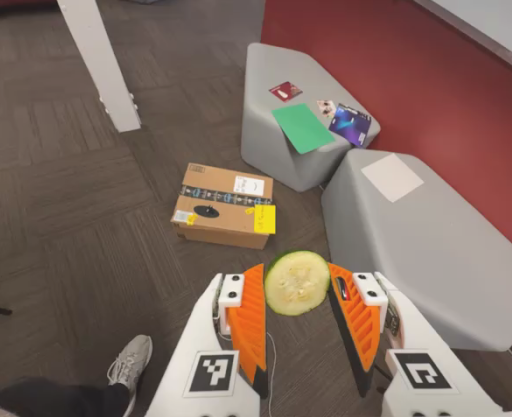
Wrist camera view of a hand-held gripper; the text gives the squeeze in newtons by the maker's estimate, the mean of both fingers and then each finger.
{"total": 6.9, "left": 7.1, "right": 6.6}